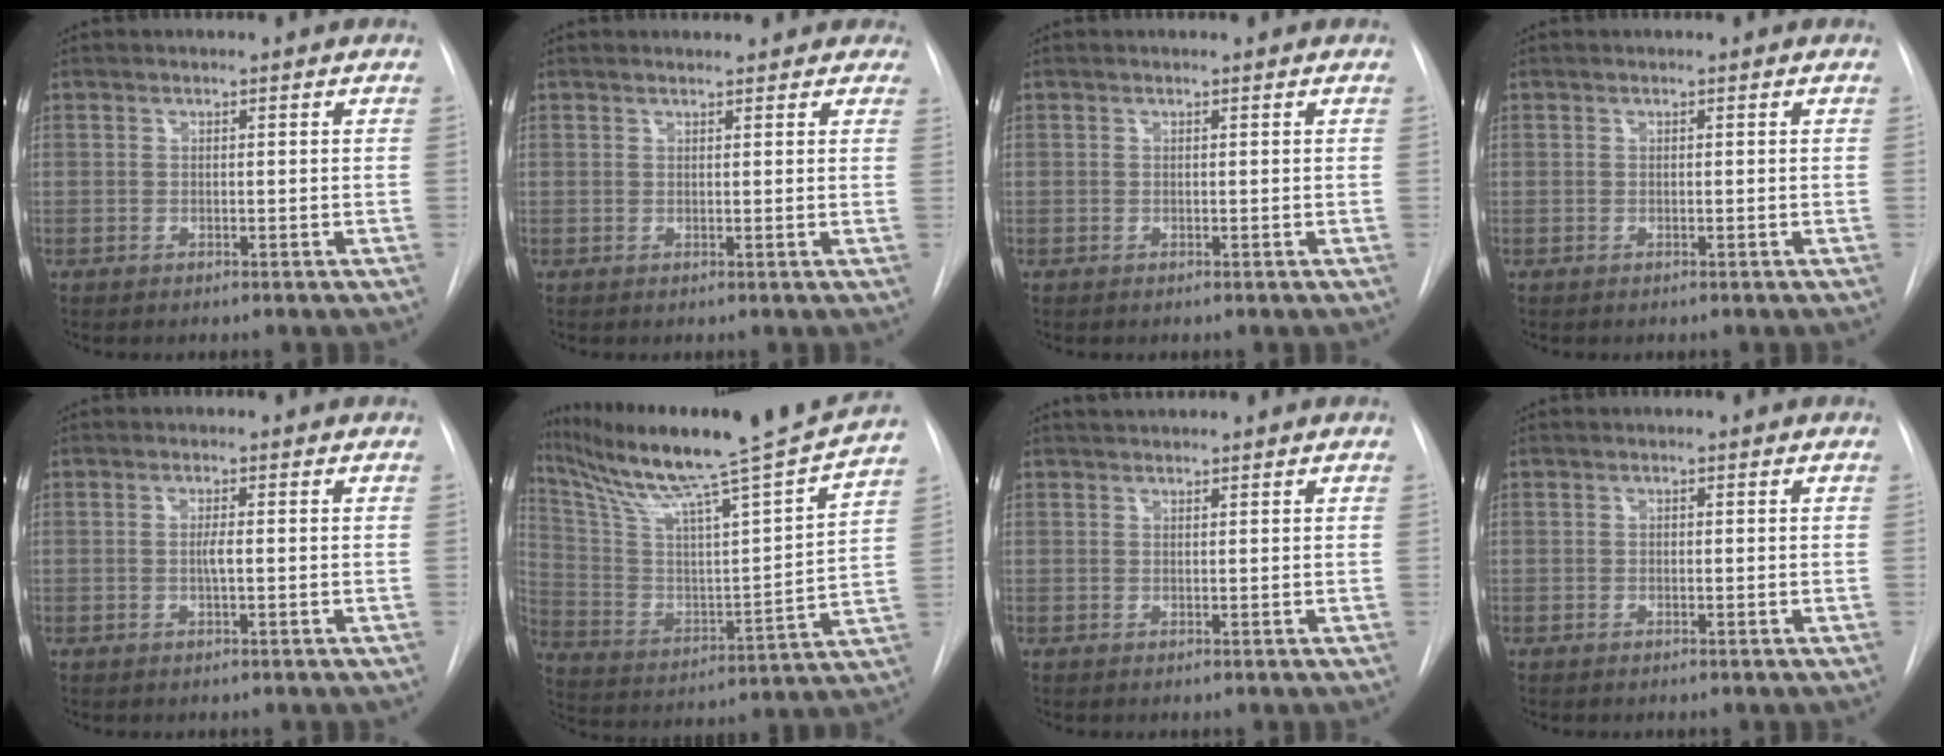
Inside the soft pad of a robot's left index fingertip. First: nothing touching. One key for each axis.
{"total": 7.8, "fx": 7.0, "fy": 2.7, "fz": 2.1, "tx": -0.008, "ty": 0.010, "tz": 0.064}
{"total": 0.0}
{"total": 0.0}
{"total": 1.4, "fx": -0.1, "fy": 0.0, "fz": 1.4, "tx": -0.028, "ty": 0.001, "tz": -0.004}
{"total": 24.2, "fx": 21.0, "fy": -1.5, "fz": 11.9, "tx": -0.213, "ty": -0.045, "tz": 0.325}
{"total": 2.2, "fx": 2.1, "fy": 0.3, "fz": 0.6, "tx": -0.011, "ty": 0.027, "tz": 0.036}
{"total": 0.0}